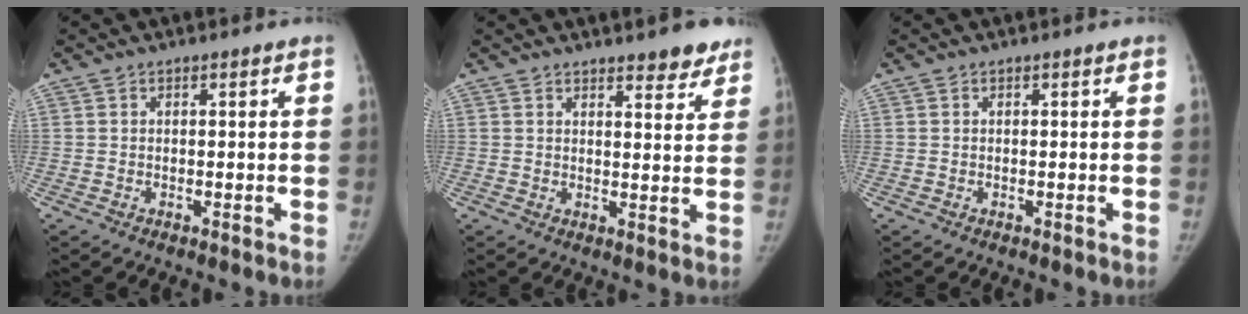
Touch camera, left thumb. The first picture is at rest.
{"total": 6.4, "force": [5.1, 2.0, 3.3], "torque": [-0.010, -0.027, 0.062]}
{"total": 0.0}